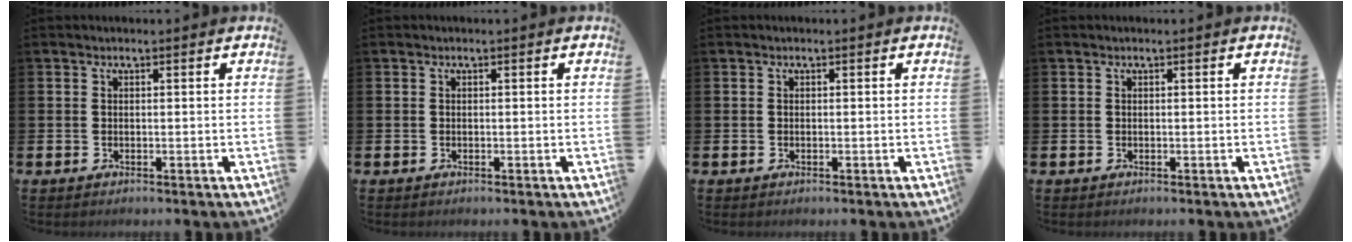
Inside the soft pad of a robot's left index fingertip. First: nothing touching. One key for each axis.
{"total": 0.0}
{"total": 0.0}
{"total": 0.0}